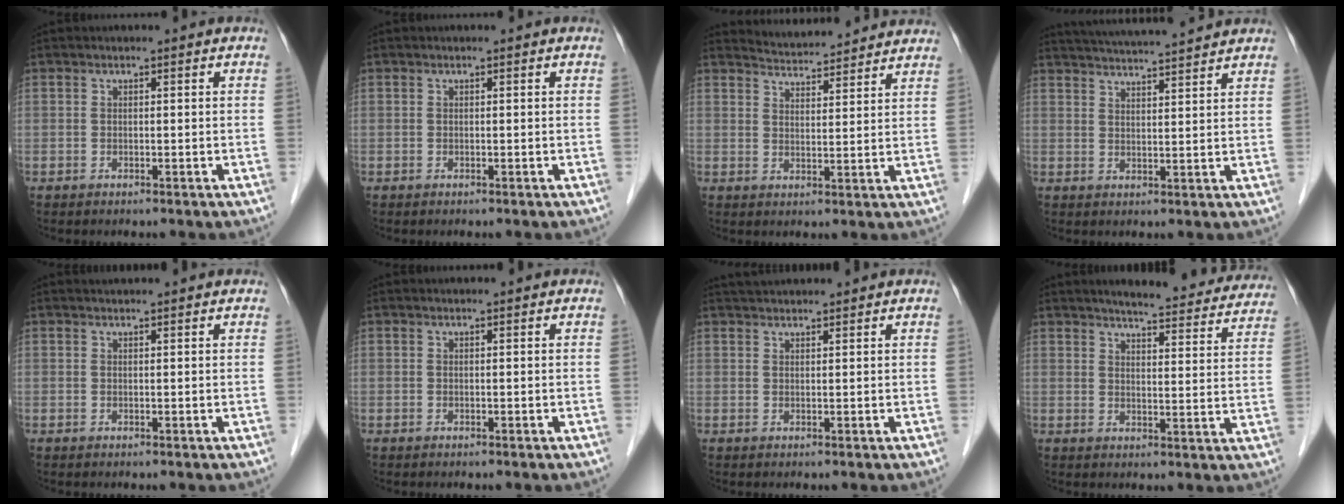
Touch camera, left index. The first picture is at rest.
{"total": 0.0}
{"total": 8.9, "force": [8.7, 0.9, 1.5], "torque": [-0.029, 0.017, 0.118]}
{"total": 12.4, "force": [11.4, 0.2, 4.7], "torque": [-0.085, 0.024, 0.163]}
{"total": 2.7, "force": [2.6, 0.0, 0.8], "torque": [-0.013, 0.023, 0.035]}
{"total": 1.4, "force": [1.3, 0.1, 0.3], "torque": [-0.010, 0.013, 0.017]}
{"total": 5.3, "force": [5.0, 0.5, 1.6], "torque": [-0.025, 0.040, 0.077]}
{"total": 19.5, "force": [17.8, 3.2, 7.2], "torque": [-0.075, -0.029, 0.202]}